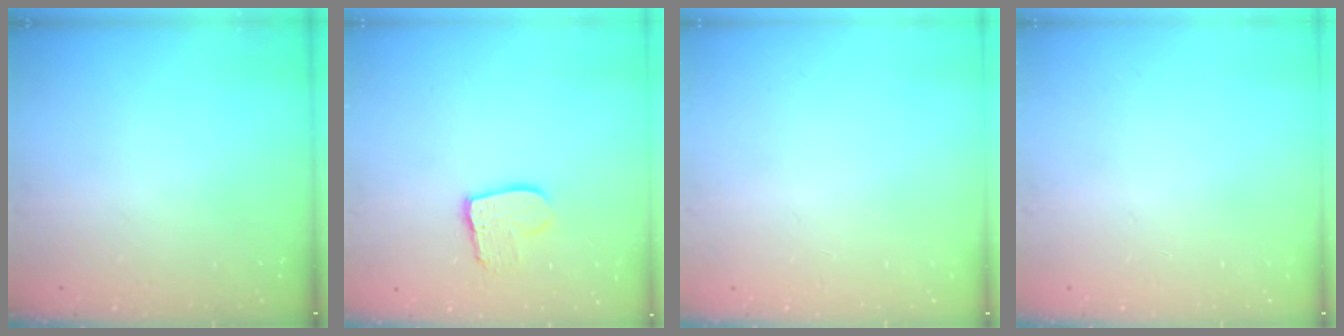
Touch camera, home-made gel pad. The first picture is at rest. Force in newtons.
{"total": 9.5, "press": 9.5, "slide": 0.7}
{"total": 0.0}
{"total": 0.0}